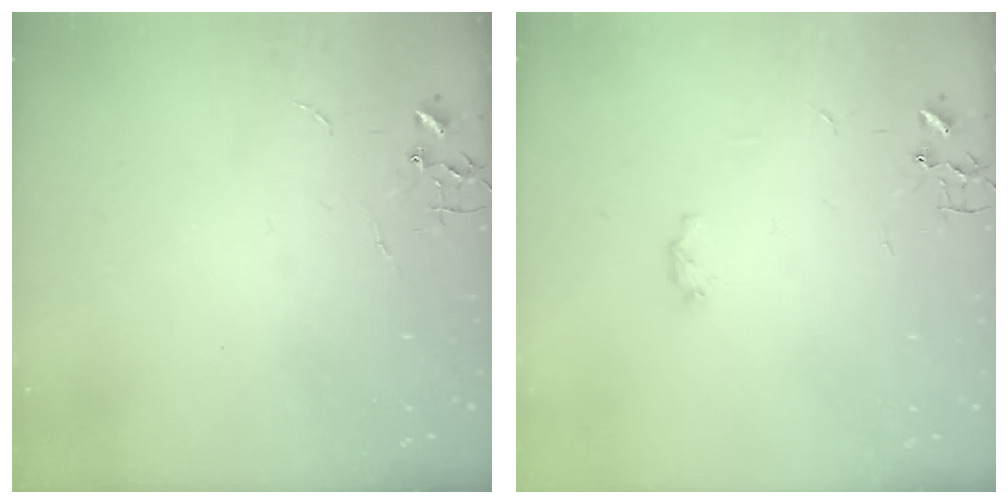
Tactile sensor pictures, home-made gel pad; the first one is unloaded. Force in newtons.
{"total": 4.2, "press": 4.1, "slide": 0.6}